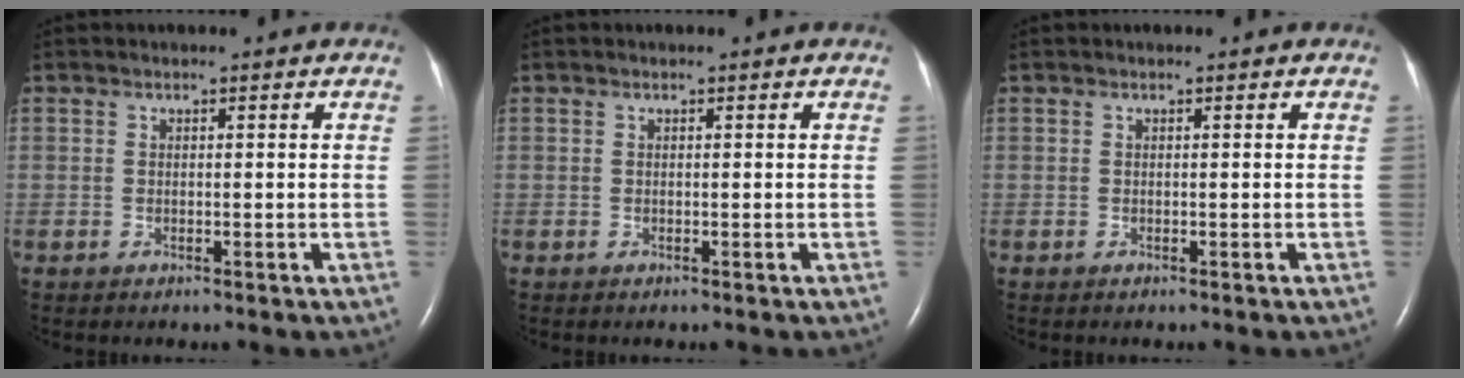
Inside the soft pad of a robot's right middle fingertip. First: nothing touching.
{"total": 0.0}
{"total": 0.0}